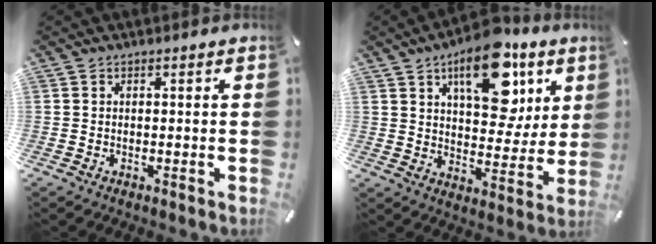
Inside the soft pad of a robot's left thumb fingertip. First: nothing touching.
{"total": 19.5, "force": [10.0, 10.4, 13.1], "torque": [-0.170, -0.048, 0.165]}